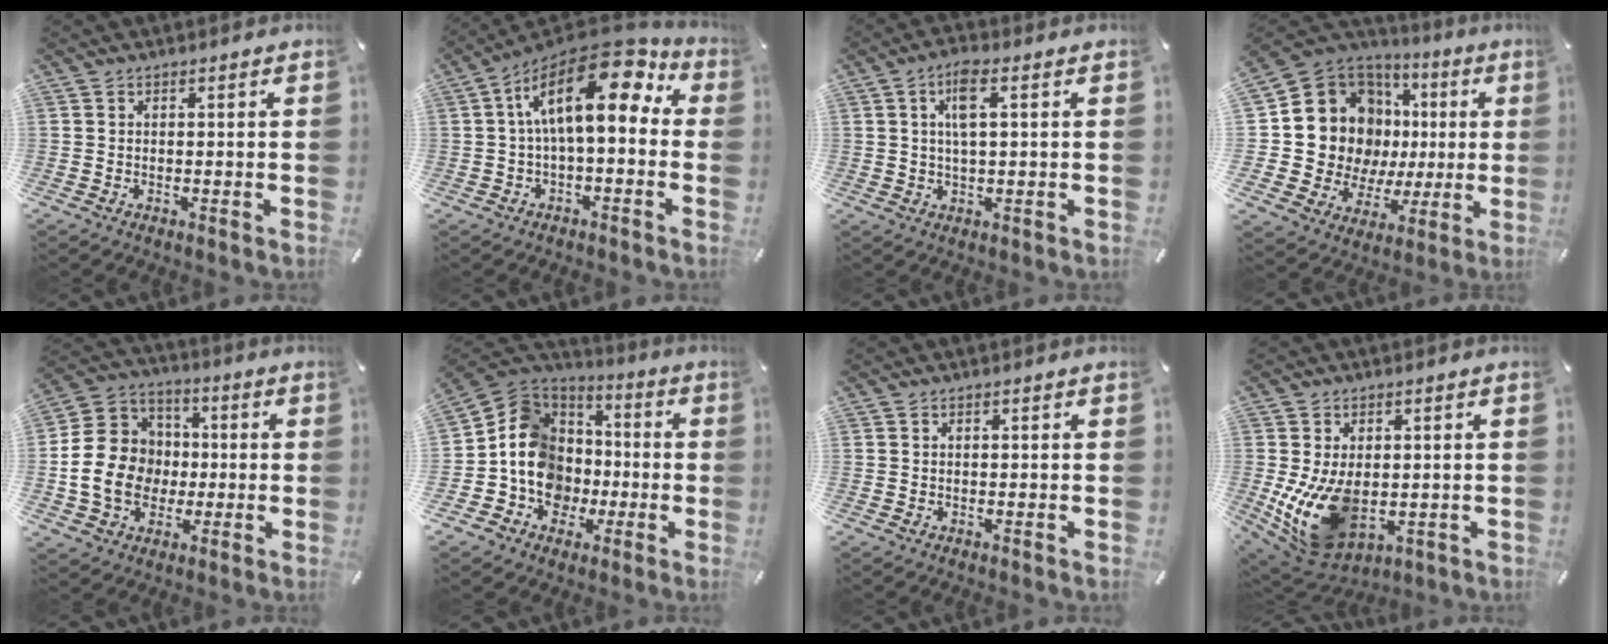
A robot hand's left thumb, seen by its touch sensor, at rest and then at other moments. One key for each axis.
{"total": 18.6, "fx": 5.5, "fy": 8.6, "fz": 15.5, "tx": -0.263, "ty": -0.041, "tz": 0.090}
{"total": 5.9, "fx": 1.6, "fy": 2.0, "fz": 5.3, "tx": -0.116, "ty": 0.006, "tz": 0.024}
{"total": 16.8, "fx": 3.0, "fy": 14.9, "fz": 7.1, "tx": -0.120, "ty": -0.043, "tz": 0.081}
{"total": 14.8, "fx": -2.6, "fy": 13.2, "fz": 6.2, "tx": -0.126, "ty": 0.027, "tz": -0.043}
{"total": 15.2, "fx": -3.1, "fy": 13.6, "fz": 6.0, "tx": -0.143, "ty": 0.013, "tz": -0.051}
{"total": 0.0}
{"total": 13.9, "fx": -1.4, "fy": 9.4, "fz": 10.2, "tx": -0.206, "ty": -0.009, "tz": -0.016}